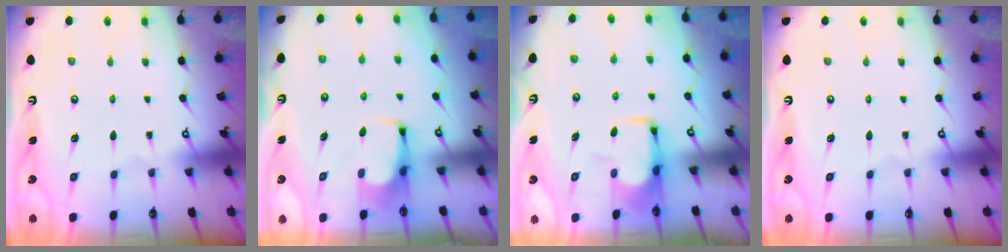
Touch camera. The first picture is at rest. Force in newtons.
{"total": 0.0}
{"total": 1.7, "press": 1.7, "slide": 0.4}
{"total": 0.0}